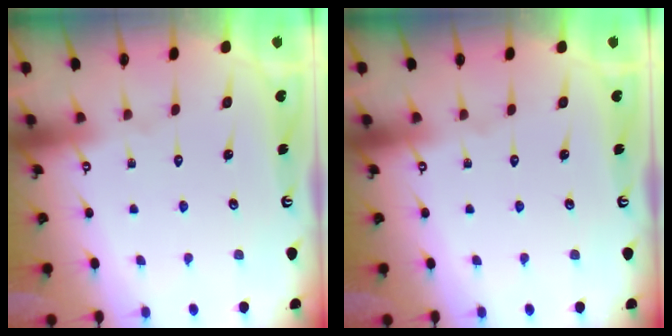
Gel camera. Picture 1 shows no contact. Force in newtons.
{"total": 0.0}